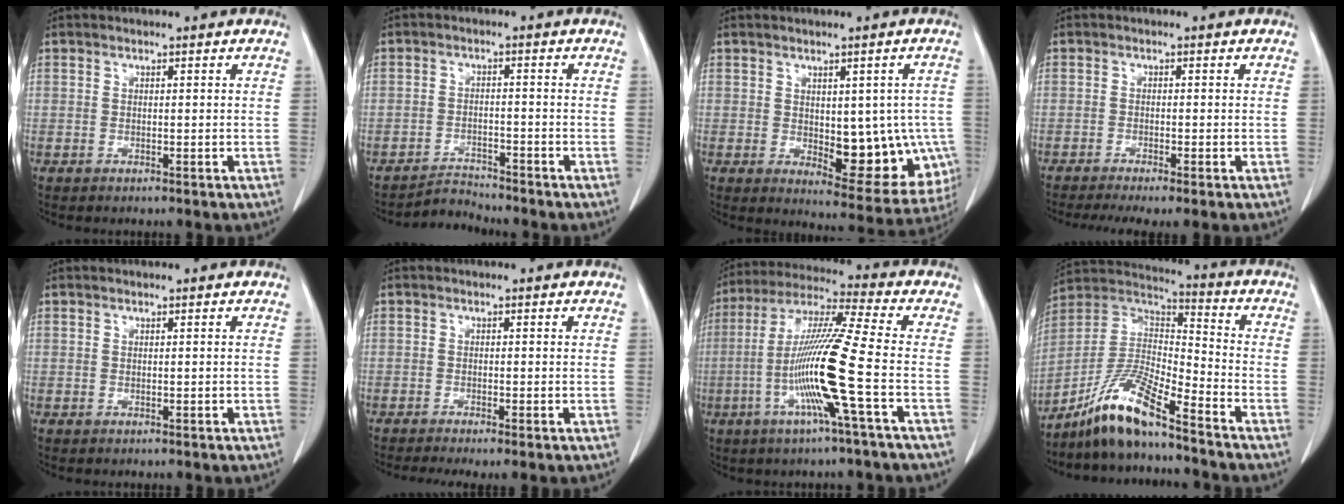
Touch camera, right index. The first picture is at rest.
{"total": 3.1, "force": [-2.9, 0.1, -1.2], "torque": [0.025, -0.005, -0.049]}
{"total": 12.4, "force": [-1.3, 5.8, 10.9], "torque": [-0.115, -0.002, 0.002]}
{"total": 5.3, "force": [-3.9, 0.4, 3.6], "torque": [-0.056, -0.009, -0.063]}
{"total": 0.0}
{"total": 3.7, "force": [-2.5, 0.5, 2.7], "torque": [-0.043, -0.009, -0.041]}
{"total": 14.4, "force": [-3.8, -1.6, 13.8], "torque": [-0.272, -0.006, -0.085]}
{"total": 12.6, "force": [-9.4, 1.2, 8.2], "torque": [-0.169, 0.005, -0.177]}